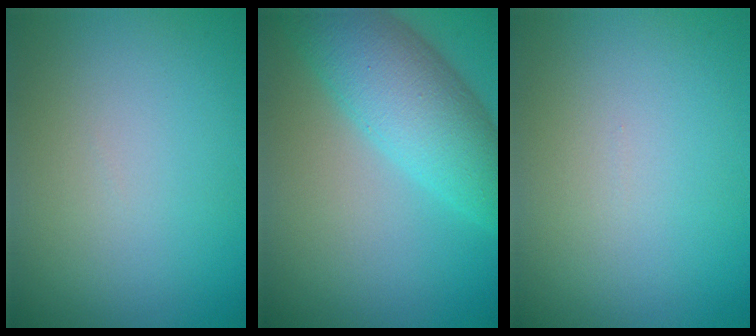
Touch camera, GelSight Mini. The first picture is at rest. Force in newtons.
{"total": 8.0, "press": 8.0, "slide": 0.3}
{"total": 0.0}